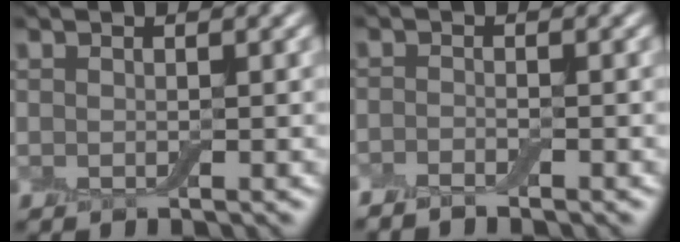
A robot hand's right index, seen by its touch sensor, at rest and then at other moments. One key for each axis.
{"total": 1.4, "fx": -1.4, "fy": 0.1, "fz": 0.4, "tx": -0.010, "ty": -0.004, "tz": -0.031}